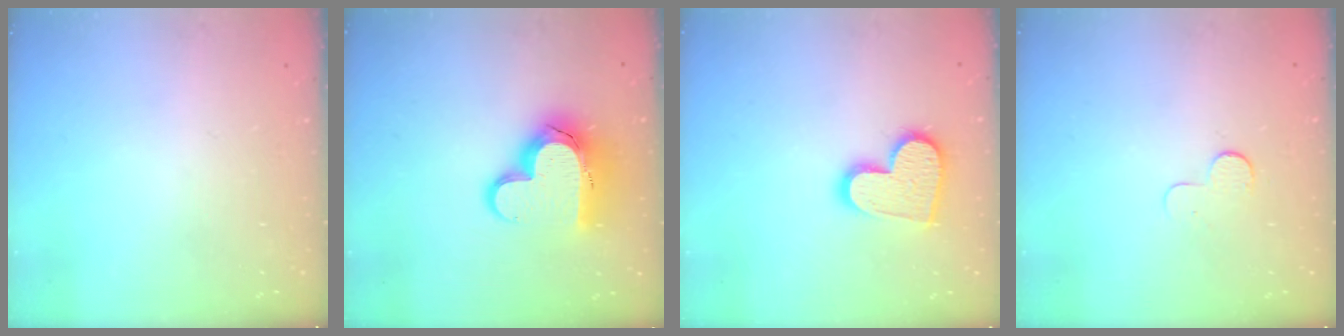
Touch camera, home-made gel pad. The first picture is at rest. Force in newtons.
{"total": 15.6, "press": 15.5, "slide": 1.3}
{"total": 13.8, "press": 13.8, "slide": 1.1}
{"total": 3.9, "press": 3.9, "slide": 0.4}